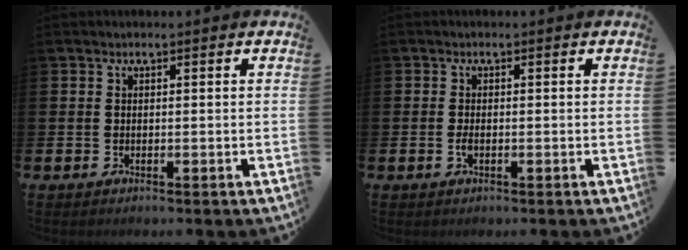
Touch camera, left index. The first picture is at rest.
{"total": 1.2, "force": [-0.4, 0.5, 1.0], "torque": [-0.014, -0.001, -0.010]}